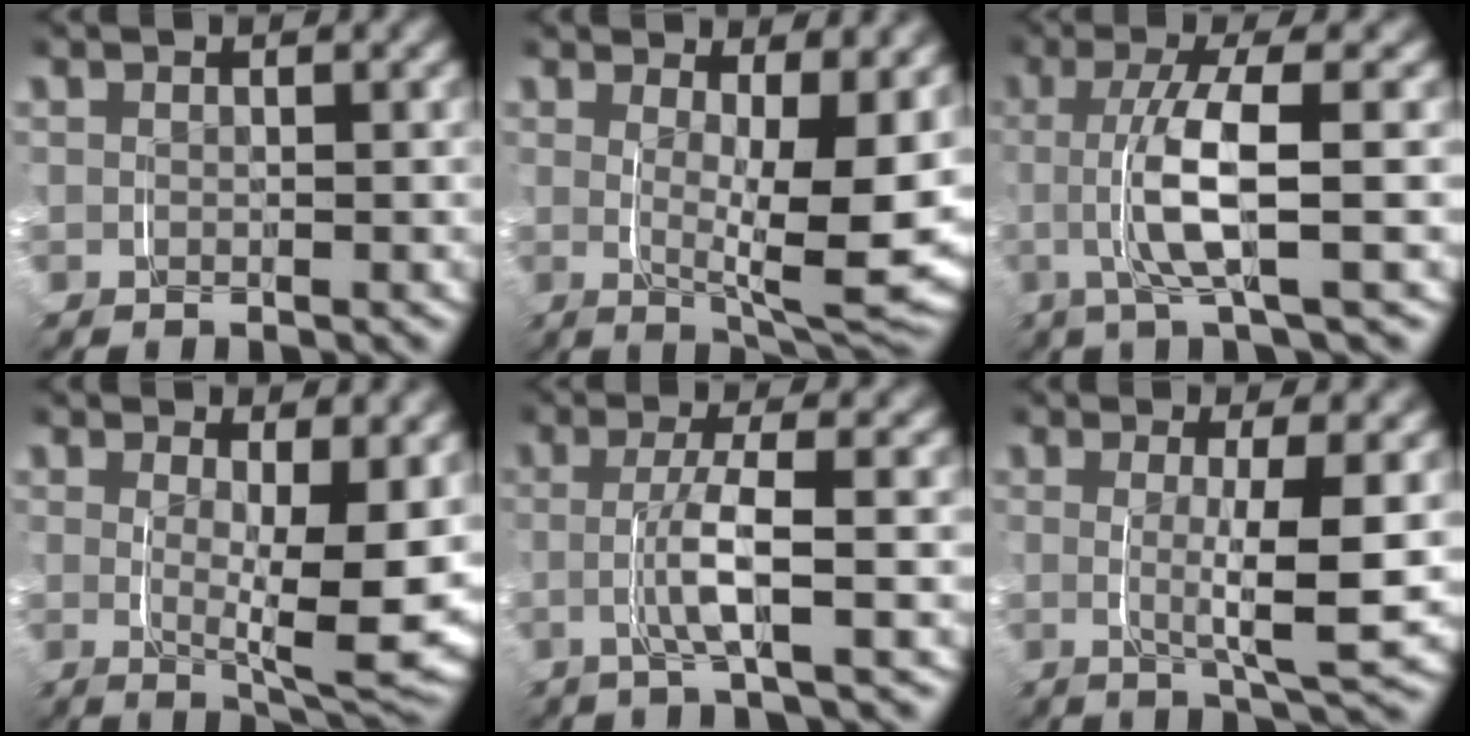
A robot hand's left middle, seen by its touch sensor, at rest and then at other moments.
{"total": 8.3, "force": [1.1, 2.5, 7.9], "torque": [-0.099, -0.024, 0.021]}
{"total": 5.1, "force": [-0.2, 0.3, 5.1], "torque": [-0.101, 0.003, -0.009]}
{"total": 7.3, "force": [1.2, 1.9, 7.0], "torque": [-0.091, -0.022, 0.022]}
{"total": 3.2, "force": [-0.4, -0.3, 3.1], "torque": [-0.061, -0.001, -0.011]}
{"total": 5.6, "force": [0.5, 0.4, 5.5], "torque": [-0.085, -0.011, 0.008]}